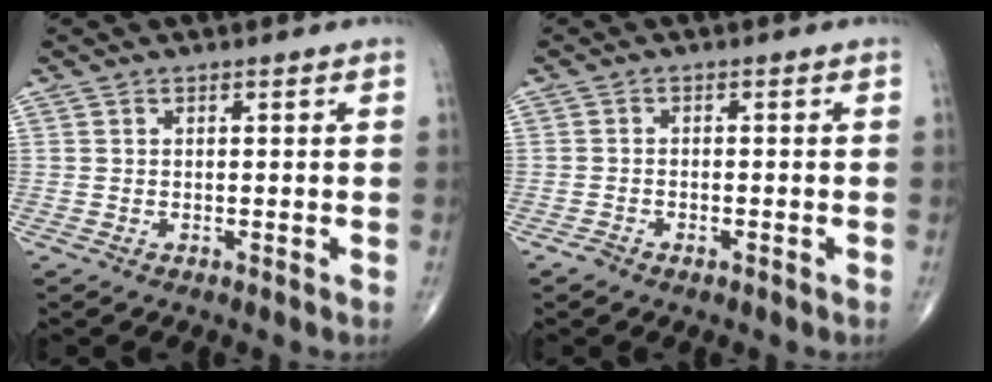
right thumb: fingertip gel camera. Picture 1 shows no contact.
{"total": 1.8, "force": [-1.3, 0.9, 0.9], "torque": [-0.018, 0.010, -0.020]}